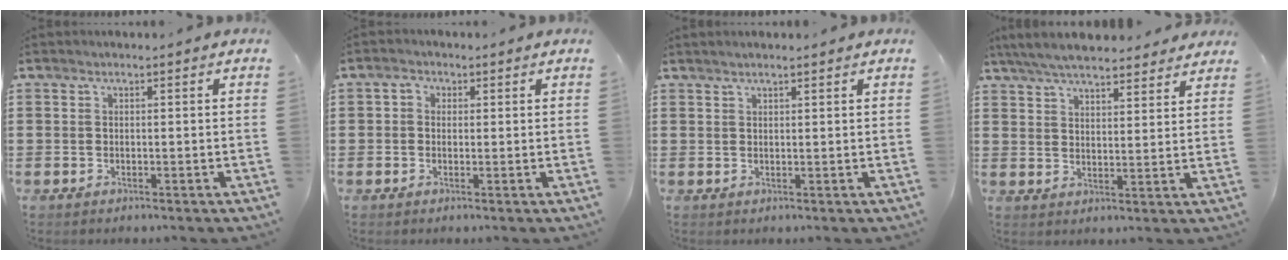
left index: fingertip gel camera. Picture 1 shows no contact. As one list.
[{"total": 1.5, "force": [0.0, 1.4, 0.6], "torque": [-0.014, 0.008, -0.003]}, {"total": 1.2, "force": [1.1, 0.0, 0.3], "torque": [-0.007, 0.002, 0.020]}, {"total": 6.3, "force": [5.9, 0.8, 2.0], "torque": [-0.058, -0.016, 0.109]}]